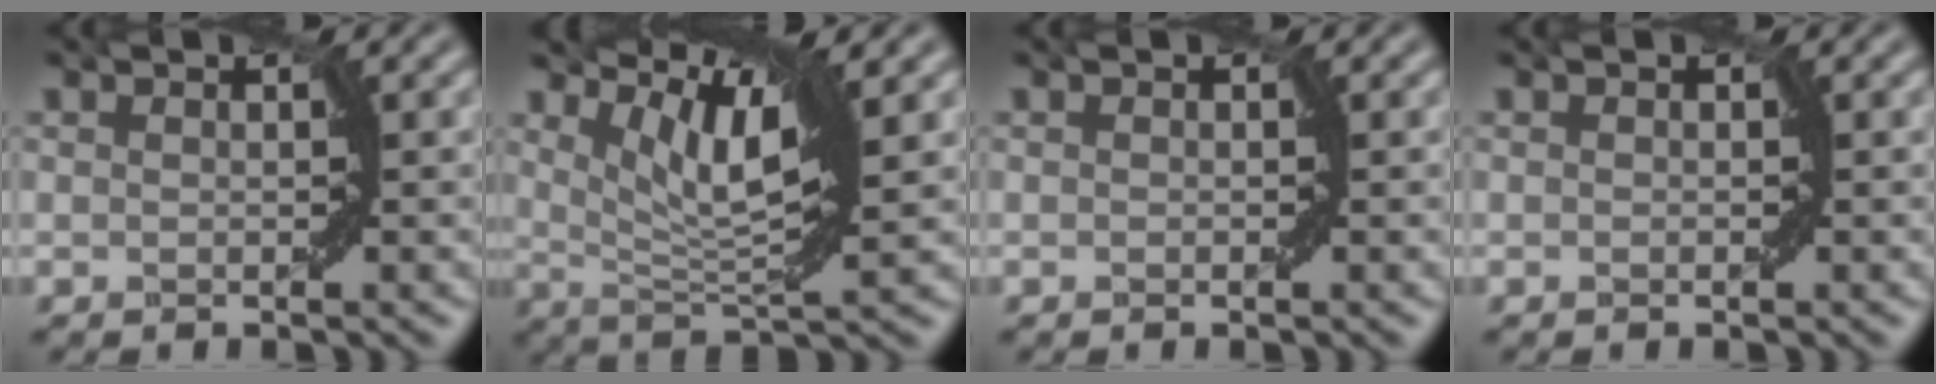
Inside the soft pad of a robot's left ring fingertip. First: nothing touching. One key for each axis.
{"total": 6.9, "fx": 3.8, "fy": 1.7, "fz": 5.6, "tx": -0.102, "ty": -0.002, "tz": 0.074}
{"total": 0.0}
{"total": 0.0}